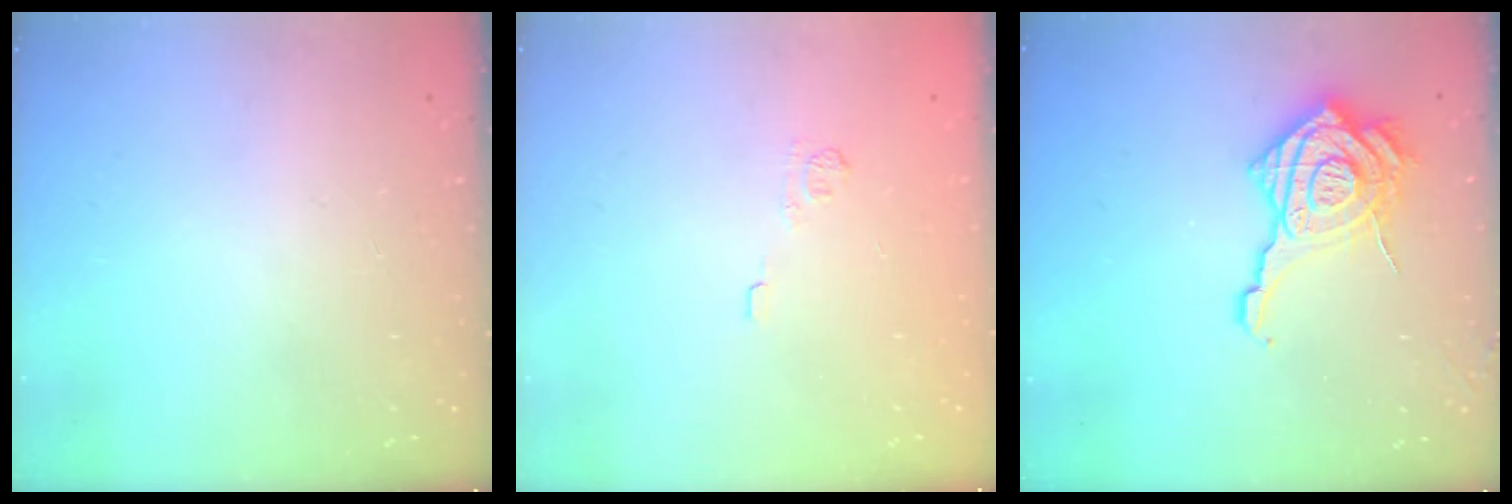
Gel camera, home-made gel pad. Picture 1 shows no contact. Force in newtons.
{"total": 5.4, "press": 5.2, "slide": 1.4}
{"total": 17.7, "press": 17.6, "slide": 1.4}